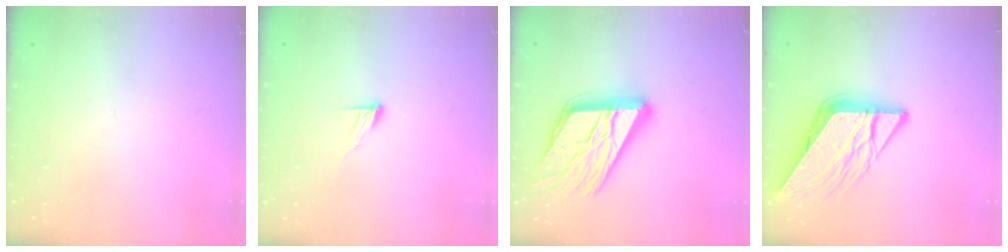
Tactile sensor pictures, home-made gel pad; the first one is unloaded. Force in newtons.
{"total": 6.5, "press": 6.5, "slide": 0.5}
{"total": 19.6, "press": 19.5, "slide": 1.9}
{"total": 10.9, "press": 10.8, "slide": 1.1}